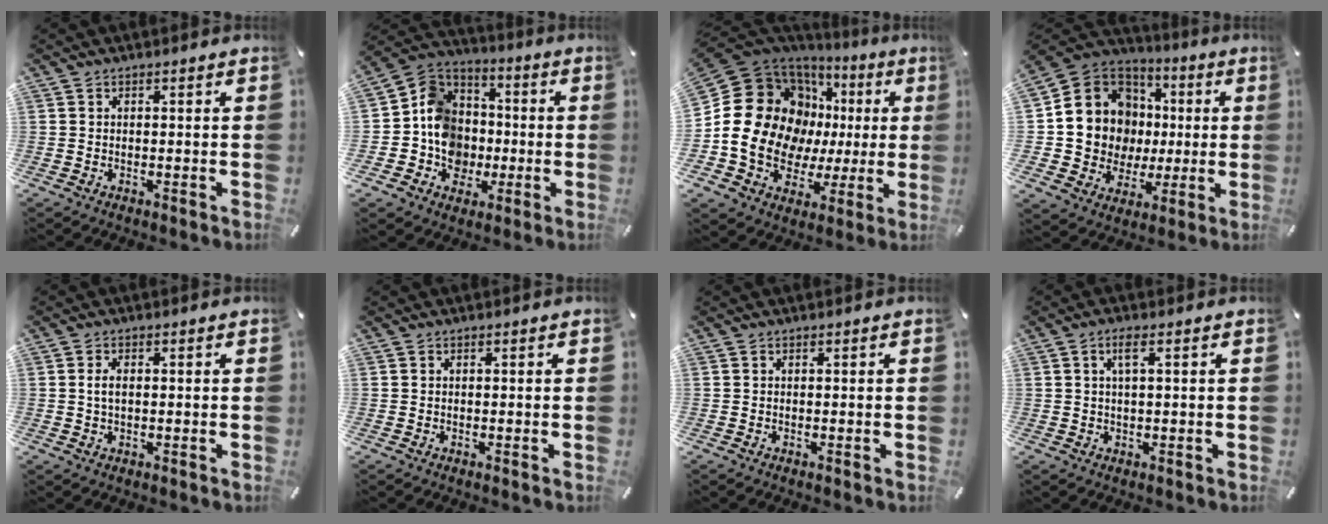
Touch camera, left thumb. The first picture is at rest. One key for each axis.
{"total": 13.8, "fx": -2.5, "fy": 12.6, "fz": 5.0, "tx": -0.112, "ty": 0.017, "tz": -0.037}
{"total": 23.0, "fx": 3.0, "fy": 17.8, "fz": 14.2, "tx": -0.279, "ty": -0.027, "tz": 0.076}
{"total": 13.4, "fx": 0.9, "fy": 13.1, "fz": 2.9, "tx": -0.052, "ty": -0.026, "tz": 0.041}
{"total": 2.7, "fx": 0.2, "fy": 1.5, "fz": 2.3, "tx": -0.046, "ty": 0.005, "tz": 0.002}
{"total": 0.0}
{"total": 0.0}
{"total": 3.1, "fx": 1.0, "fy": 0.9, "fz": 2.8, "tx": -0.058, "ty": 0.006, "tz": 0.015}